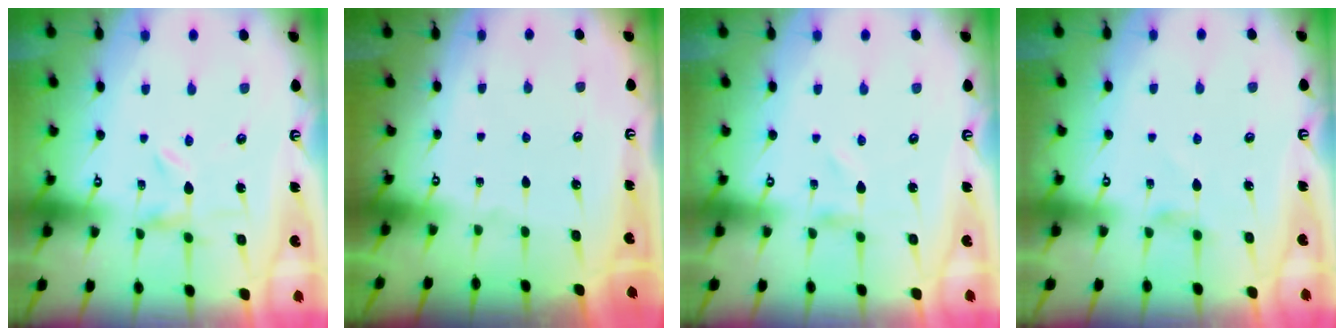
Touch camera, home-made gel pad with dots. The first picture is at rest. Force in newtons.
{"total": 0.0}
{"total": 1.0, "press": 1.0, "slide": 0.0}
{"total": 1.9, "press": 1.9, "slide": 0.4}